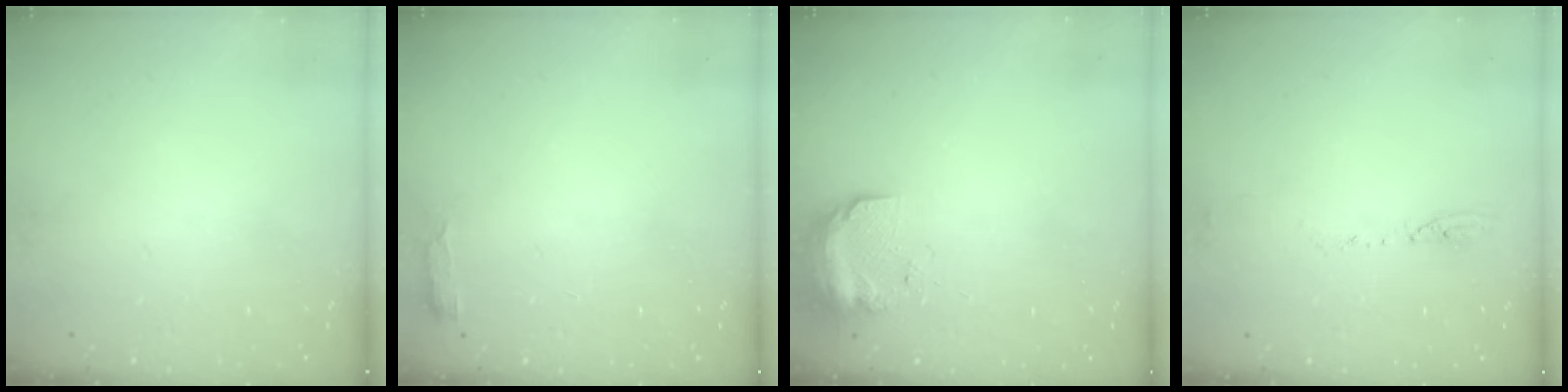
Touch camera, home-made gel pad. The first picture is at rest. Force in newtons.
{"total": 2.6, "press": 2.6, "slide": 0.5}
{"total": 9.9, "press": 9.4, "slide": 3.1}
{"total": 4.6, "press": 4.3, "slide": 1.6}